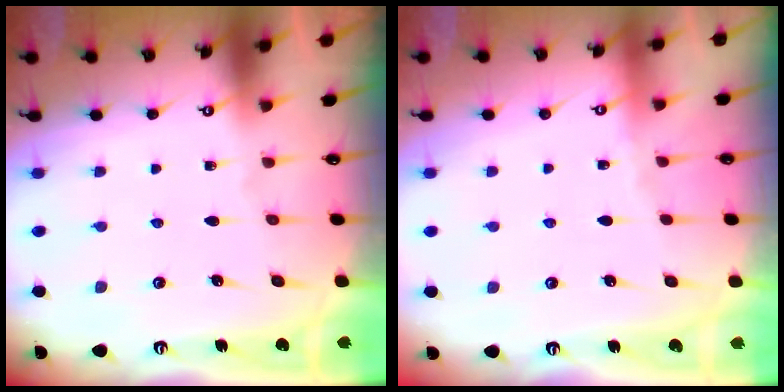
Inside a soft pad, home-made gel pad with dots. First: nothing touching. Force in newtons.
{"total": 1.6, "press": 1.6, "slide": 0.4}